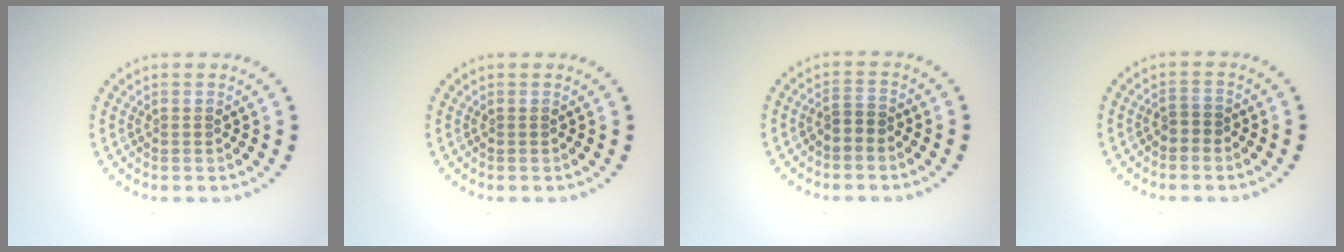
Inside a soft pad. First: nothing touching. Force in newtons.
{"total": 0.0}
{"total": 1.3, "press": 1.0, "slide": 0.8}
{"total": 1.1, "press": 1.0, "slide": 0.4}